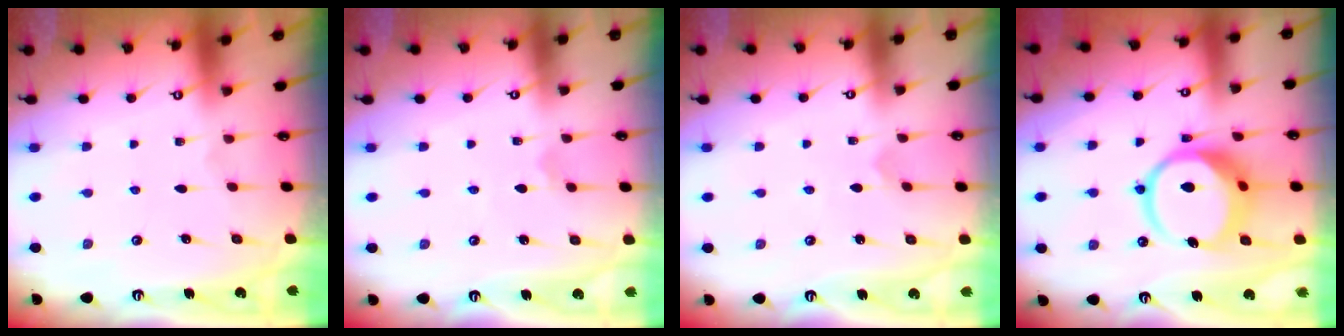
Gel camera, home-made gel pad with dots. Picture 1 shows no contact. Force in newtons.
{"total": 1.6, "press": 1.6, "slide": 0.1}
{"total": 2.4, "press": 2.4, "slide": 0.2}
{"total": 12.6, "press": 12.6, "slide": 1.5}